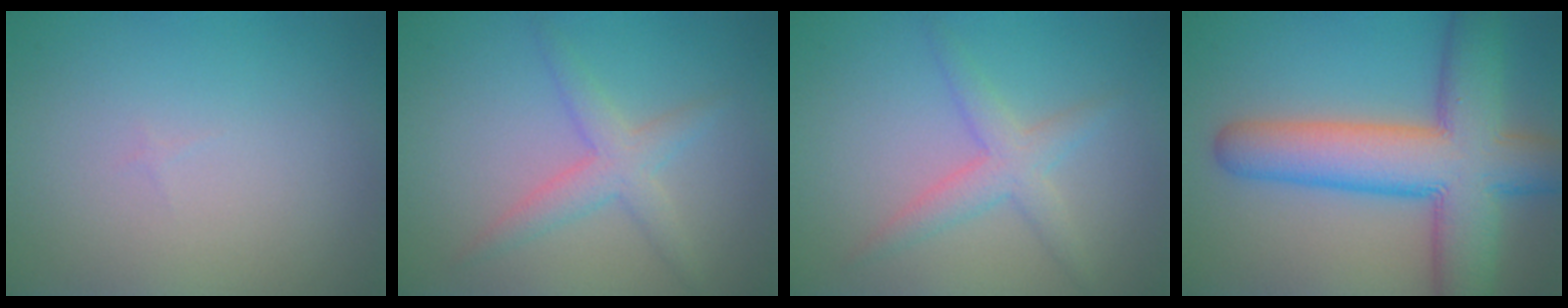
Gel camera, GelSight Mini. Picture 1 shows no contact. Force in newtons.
{"total": 2.8, "press": 2.8, "slide": 0.2}
{"total": 2.8, "press": 2.8, "slide": 0.2}
{"total": 10.6, "press": 10.6, "slide": 0.6}